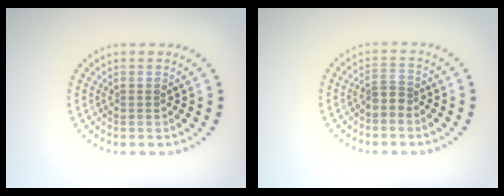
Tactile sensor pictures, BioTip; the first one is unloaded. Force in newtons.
{"total": 1.7, "press": 1.2, "slide": 1.2}